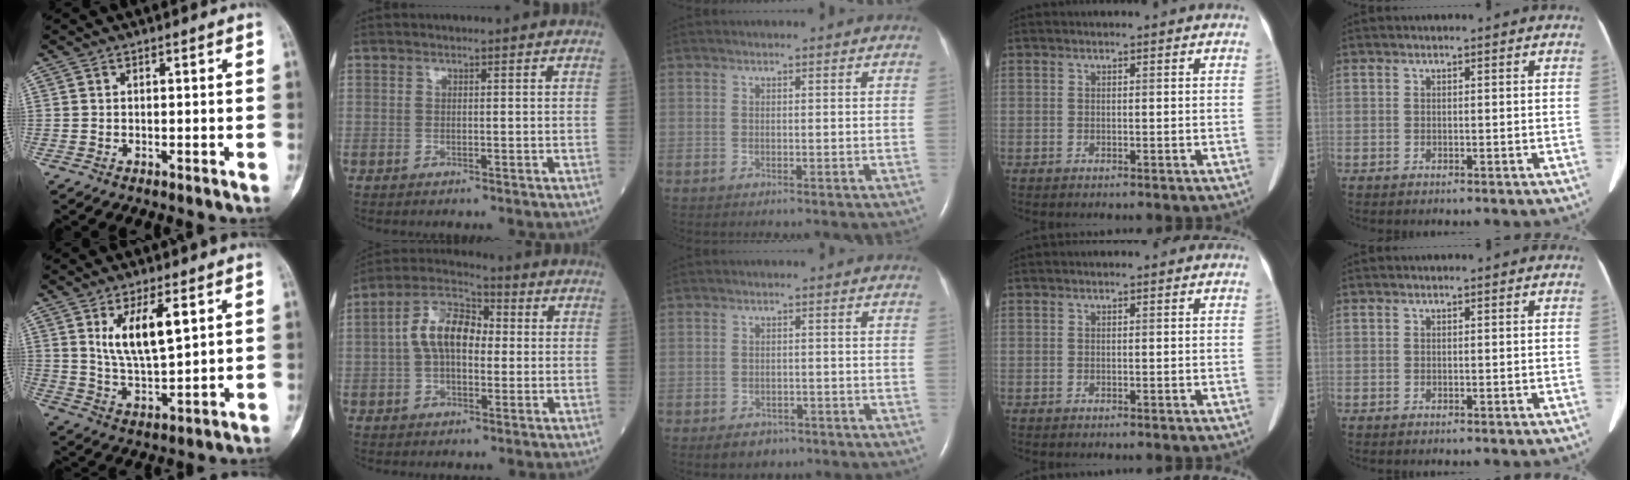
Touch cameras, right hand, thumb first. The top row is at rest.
{"thumb": {"total": 10.3, "force": [3.8, 3.8, 8.8], "torque": [-0.147, -0.024, 0.081]}, "index": {"total": 9.3, "force": [0.5, 5.0, 7.8], "torque": [-0.158, 0.034, 0.003]}, "middle": {"total": 3.5, "force": [-2.3, 2.4, 1.2], "torque": [-0.021, 0.002, -0.025]}}